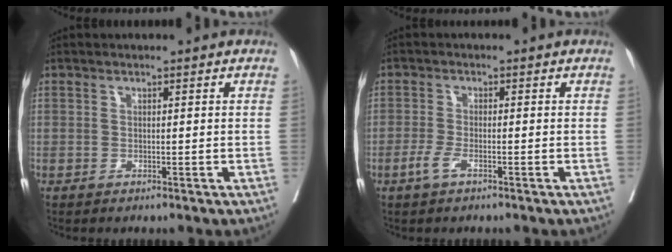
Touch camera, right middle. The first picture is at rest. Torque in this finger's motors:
{"motor_torque": [0.14, -0.17, 0.01, 0.02]}